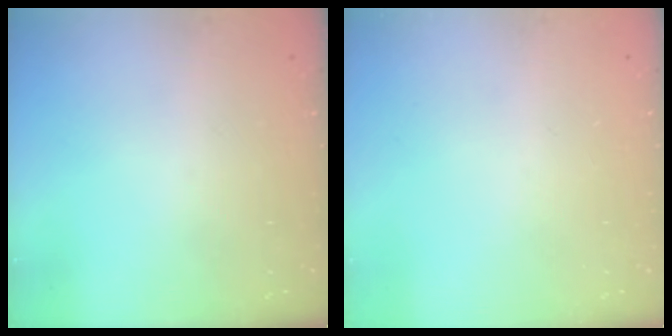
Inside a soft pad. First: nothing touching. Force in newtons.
{"total": 0.0}